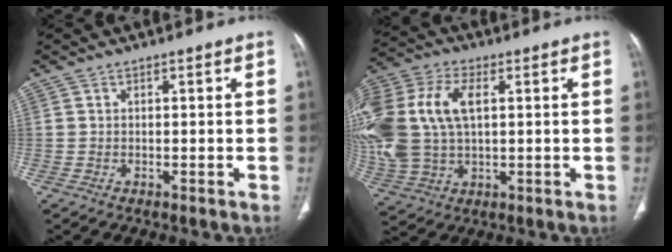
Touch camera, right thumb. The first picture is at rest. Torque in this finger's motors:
{"motor_torque": [2.48, 2.53, 2.39, 0.38, 0.87]}